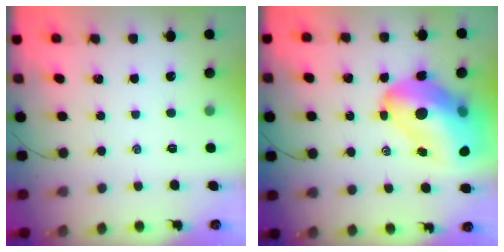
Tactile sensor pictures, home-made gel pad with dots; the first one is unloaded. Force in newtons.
{"total": 22.2, "press": 21.4, "slide": 5.7}